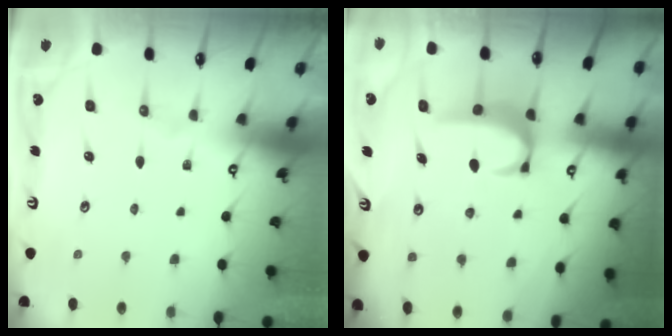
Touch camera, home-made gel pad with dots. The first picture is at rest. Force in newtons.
{"total": 2.9, "press": 2.9, "slide": 0.6}